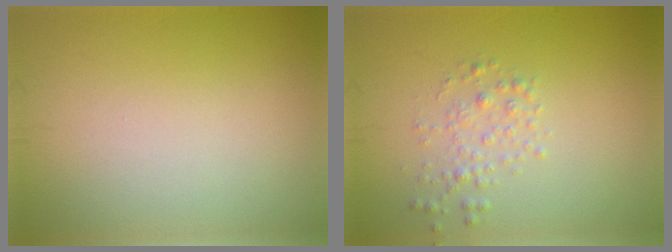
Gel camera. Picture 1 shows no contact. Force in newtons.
{"total": 1.6, "press": 1.6, "slide": 0.0}